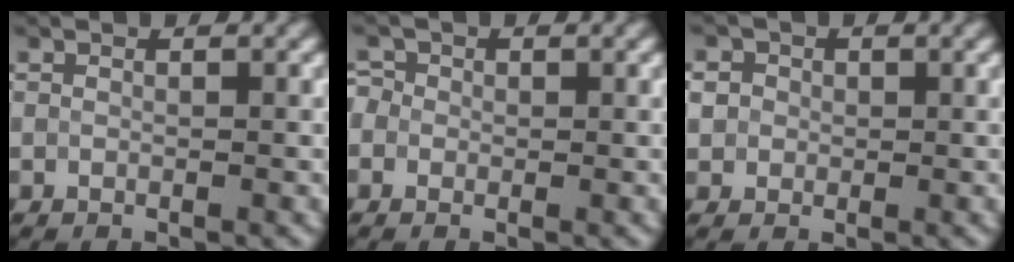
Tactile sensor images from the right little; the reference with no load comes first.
{"total": 2.0, "force": [0.4, 1.8, 0.8], "torque": [0.001, 0.013, -0.012]}
{"total": 3.3, "force": [0.9, 2.9, 1.3], "torque": [-0.022, 0.018, 0.006]}